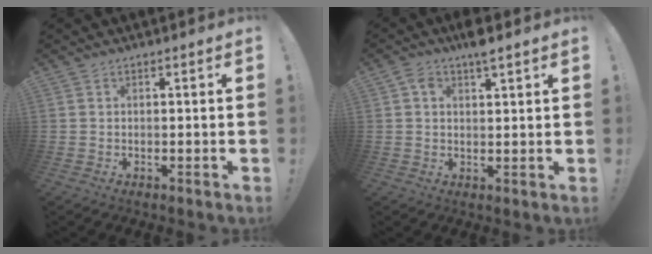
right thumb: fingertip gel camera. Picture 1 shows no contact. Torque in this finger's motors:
{"motor_torque": [-0.04, 1.04, 0.35, -0.24, 0.02]}